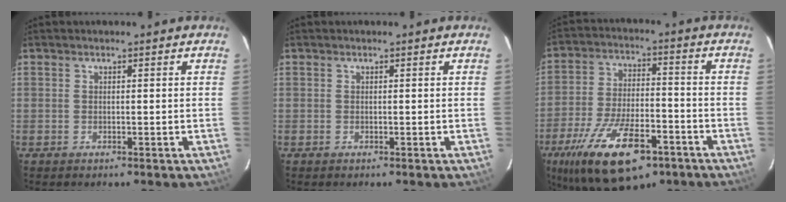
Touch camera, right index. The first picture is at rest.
{"total": 0.0}
{"total": 20.8, "force": [-12.0, 8.7, 14.6], "torque": [-0.289, -0.034, -0.193]}